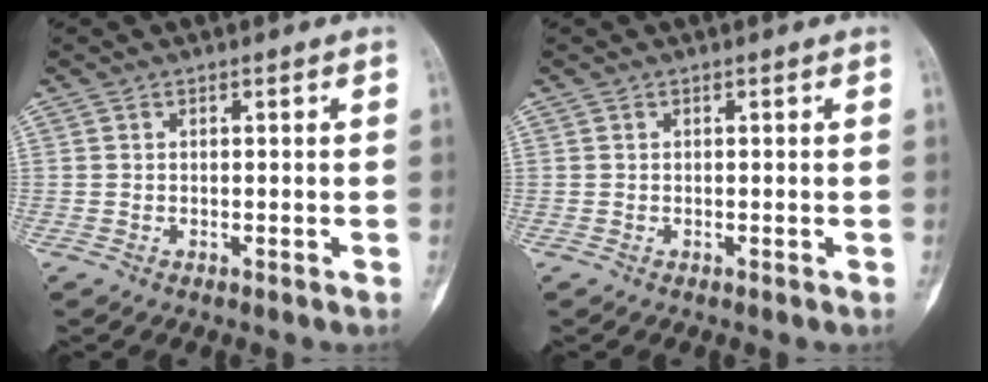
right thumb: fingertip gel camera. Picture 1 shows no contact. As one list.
[{"total": 0.0}]